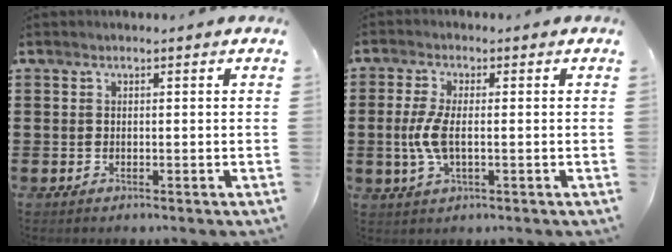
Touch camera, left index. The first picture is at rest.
{"total": 5.0, "force": [-0.4, 1.9, 4.6], "torque": [-0.117, -0.008, -0.017]}